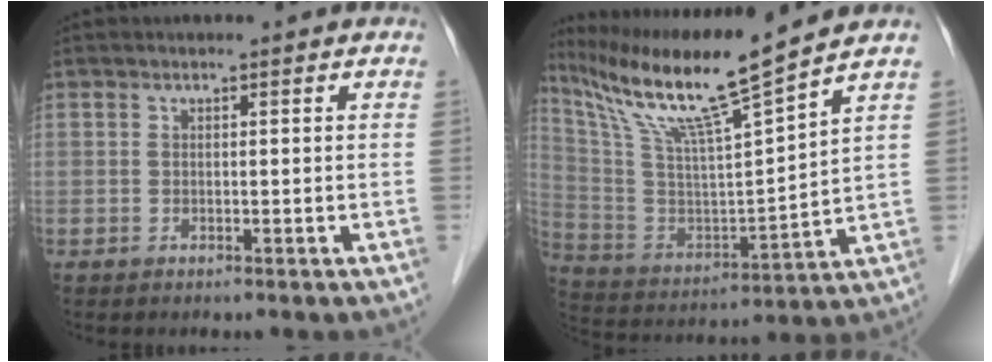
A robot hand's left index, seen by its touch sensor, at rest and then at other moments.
{"total": 15.9, "force": [12.4, -1.4, 9.9], "torque": [-0.194, 0.001, 0.234]}